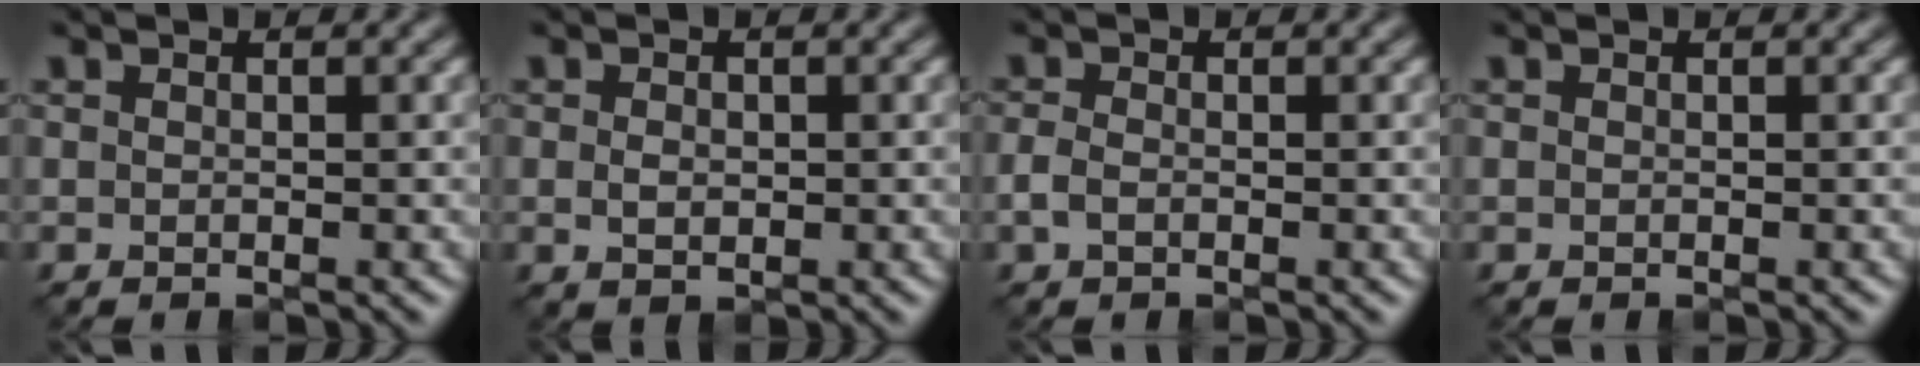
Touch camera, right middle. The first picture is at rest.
{"total": 1.5, "force": [0.0, 1.1, 1.1], "torque": [-0.020, -0.002, 0.002]}
{"total": 1.4, "force": [-0.5, 0.9, 1.0], "torque": [-0.022, 0.000, -0.013]}
{"total": 0.0}